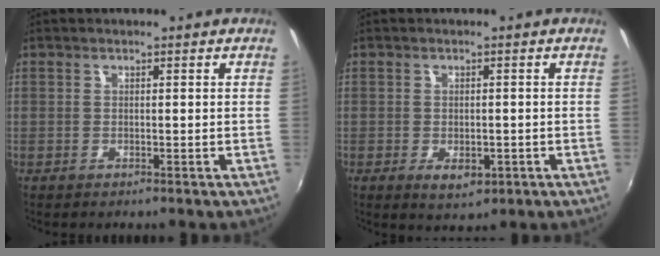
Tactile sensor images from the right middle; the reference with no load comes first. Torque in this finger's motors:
{"motor_torque": [0.02, -0.02, 0.02, 0.05]}